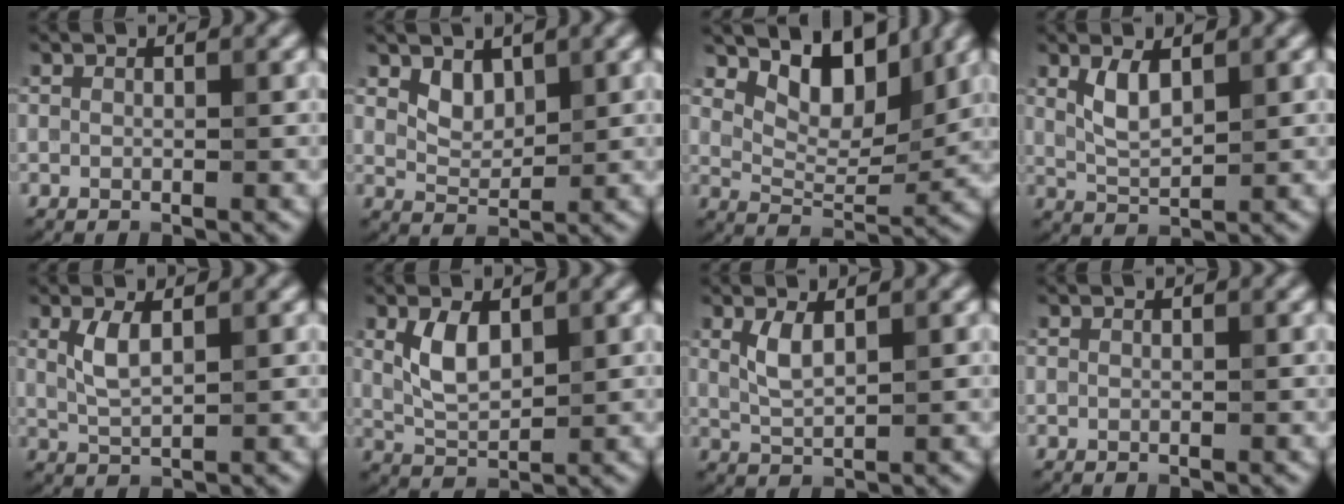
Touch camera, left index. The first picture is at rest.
{"total": 2.0, "force": [1.1, 1.2, 1.1], "torque": [-0.024, -0.010, 0.023]}
{"total": 6.5, "force": [4.0, 3.1, 4.1], "torque": [-0.065, -0.011, 0.060]}
{"total": 2.6, "force": [1.0, 0.9, 2.2], "torque": [-0.051, -0.006, 0.023]}
{"total": 2.3, "force": [0.7, 0.7, 2.1], "torque": [-0.050, -0.003, 0.016]}
{"total": 3.3, "force": [1.0, 1.6, 2.7], "torque": [-0.060, -0.004, 0.023]}
{"total": 2.1, "force": [0.8, 0.7, 1.8], "torque": [-0.044, -0.005, 0.019]}
{"total": 0.0}